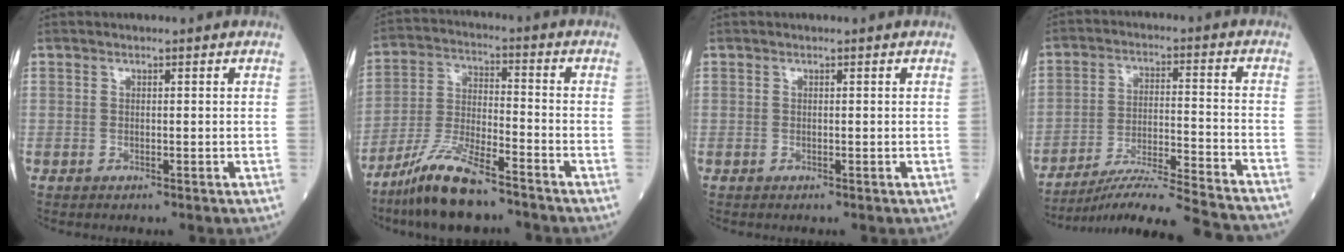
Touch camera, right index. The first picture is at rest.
{"total": 11.4, "force": [-8.7, 1.8, 7.2], "torque": [-0.147, -0.020, -0.163]}
{"total": 0.0}
{"total": 20.3, "force": [-18.6, -0.7, 8.1], "torque": [-0.111, -0.029, -0.276]}